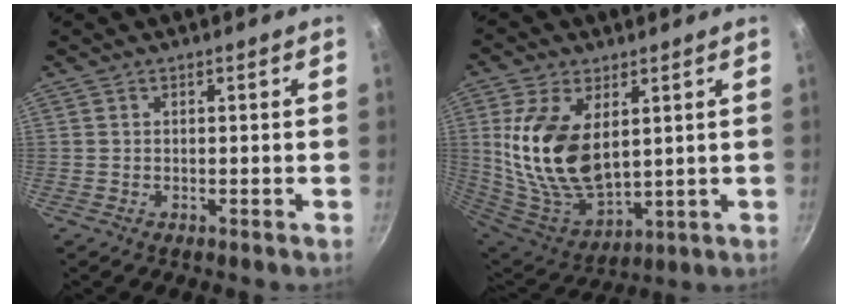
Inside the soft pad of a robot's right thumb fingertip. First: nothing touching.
{"total": 18.0, "force": [3.9, 10.3, 14.2], "torque": [-0.268, -0.037, 0.091]}